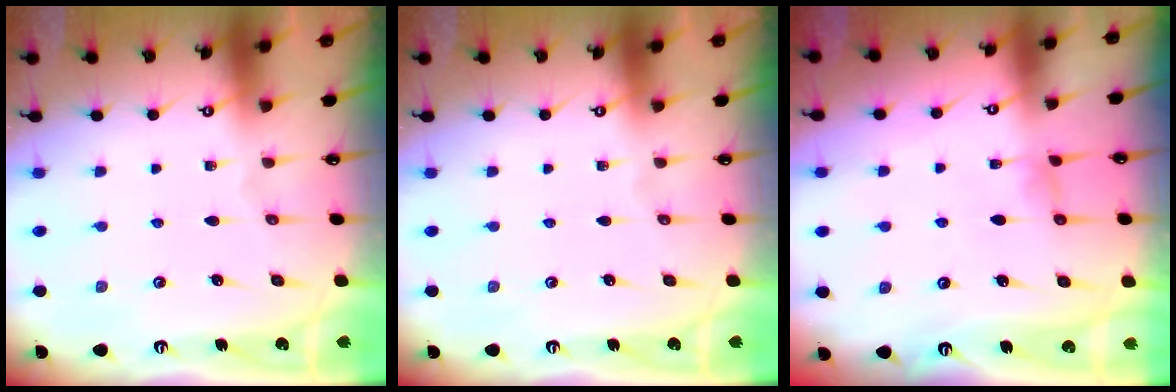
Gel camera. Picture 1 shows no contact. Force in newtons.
{"total": 0.0}
{"total": 0.5, "press": 0.4, "slide": 0.4}